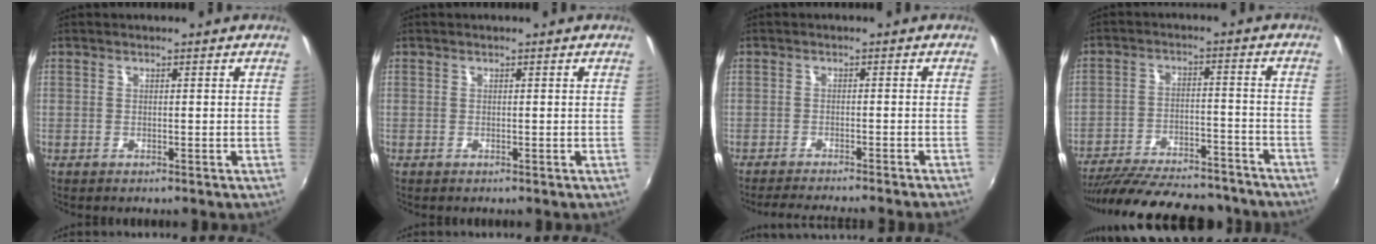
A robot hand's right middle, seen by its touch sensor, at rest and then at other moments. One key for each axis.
{"total": 0.0}
{"total": 8.0, "fx": -7.2, "fy": -0.6, "fz": 3.4, "tx": -0.074, "ty": -0.010, "tz": -0.105}
{"total": 24.9, "fx": -21.8, "fy": 6.5, "fz": 10.2, "tx": -0.194, "ty": -0.016, "tz": -0.299}